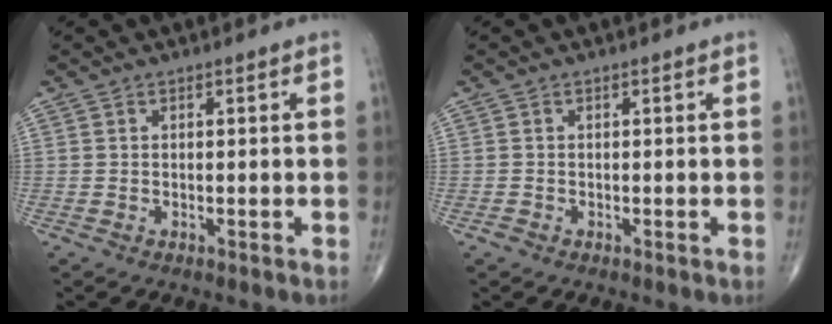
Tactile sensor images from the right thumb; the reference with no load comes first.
{"total": 0.6, "force": [-0.3, 0.5, 0.1], "torque": [-0.003, 0.001, -0.009]}